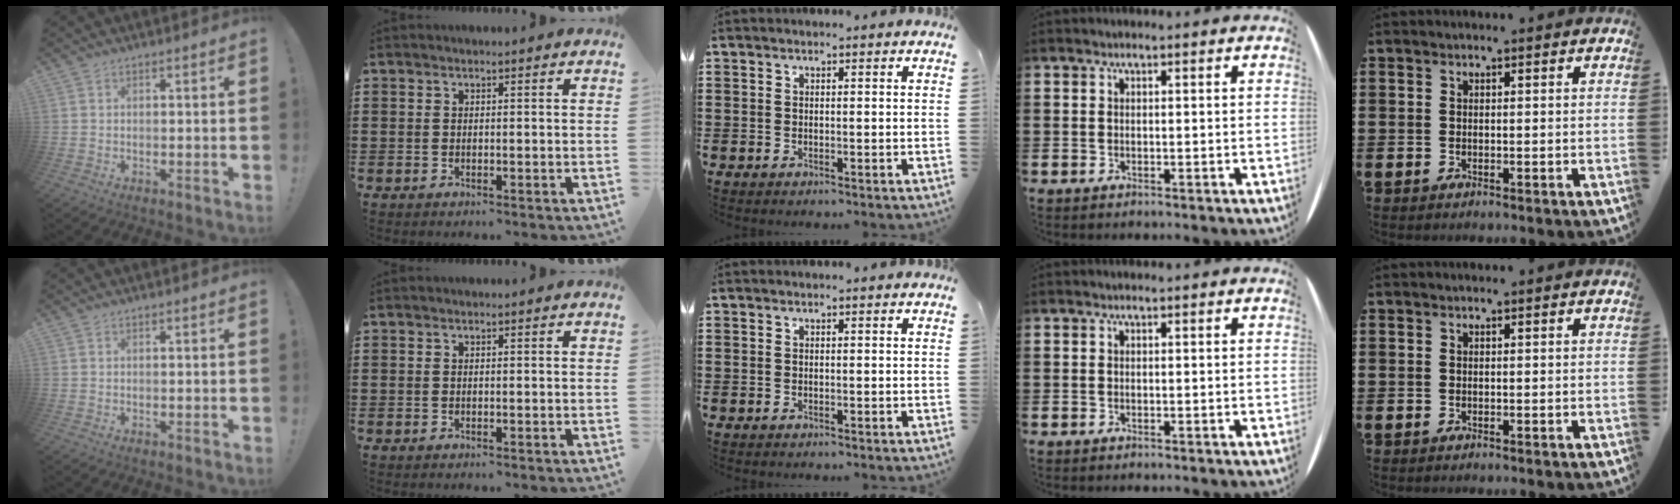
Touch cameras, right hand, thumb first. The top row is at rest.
{}